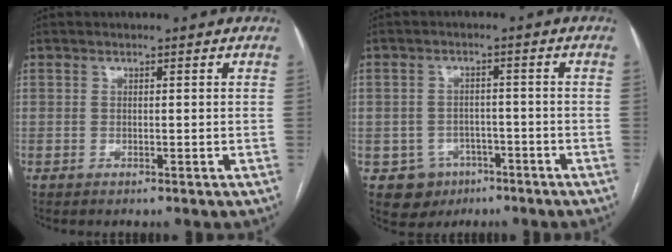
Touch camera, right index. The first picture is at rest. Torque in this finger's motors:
{"motor_torque": [-0.42, -0.26, -1.05, -0.21]}